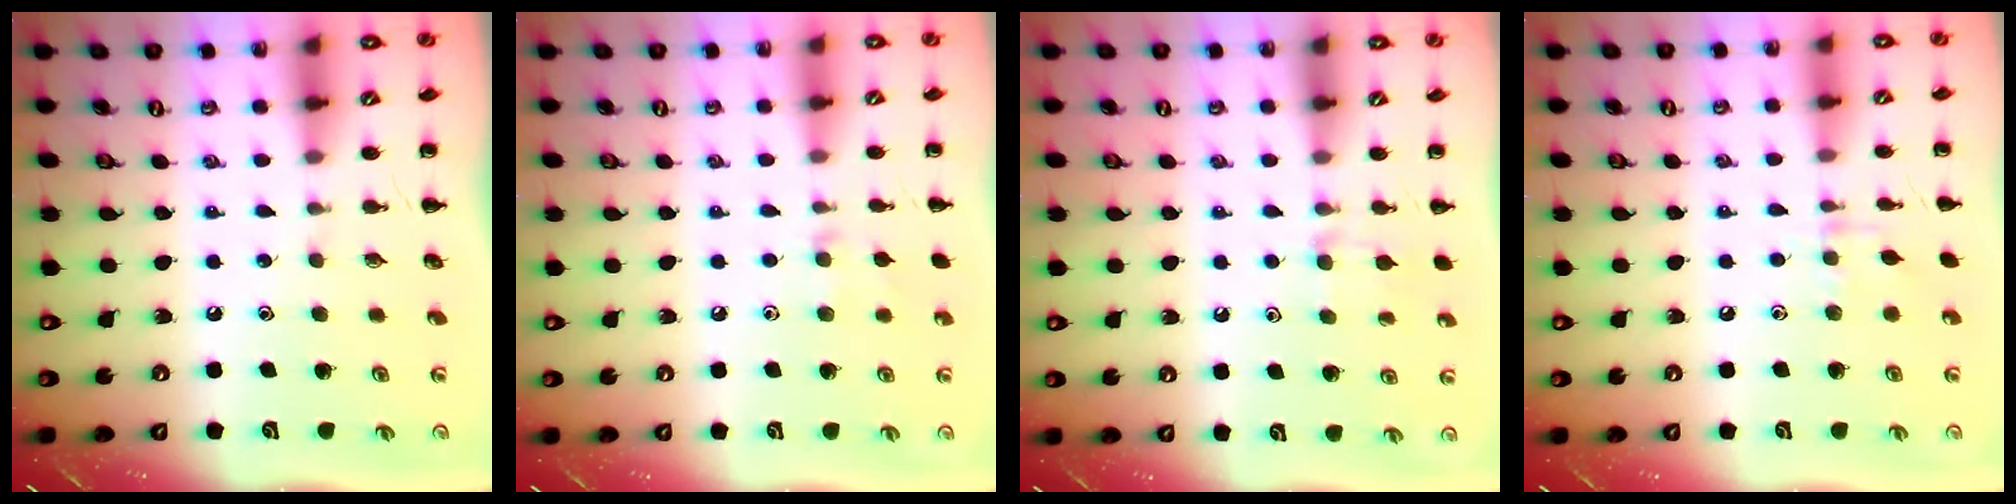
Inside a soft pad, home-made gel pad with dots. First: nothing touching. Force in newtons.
{"total": 6.5, "press": 6.2, "slide": 1.8}
{"total": 7.0, "press": 6.7, "slide": 2.2}
{"total": 5.6, "press": 5.3, "slide": 1.8}